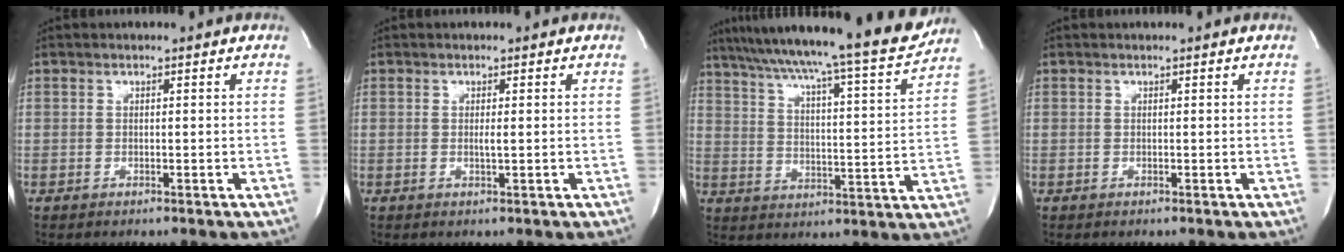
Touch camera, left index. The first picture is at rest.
{"total": 0.9, "force": [0.0, 0.0, 0.9], "torque": [-0.023, -0.002, 0.001]}
{"total": 22.6, "force": [20.1, -0.4, 10.2], "torque": [-0.169, -0.036, 0.279]}
{"total": 0.0}